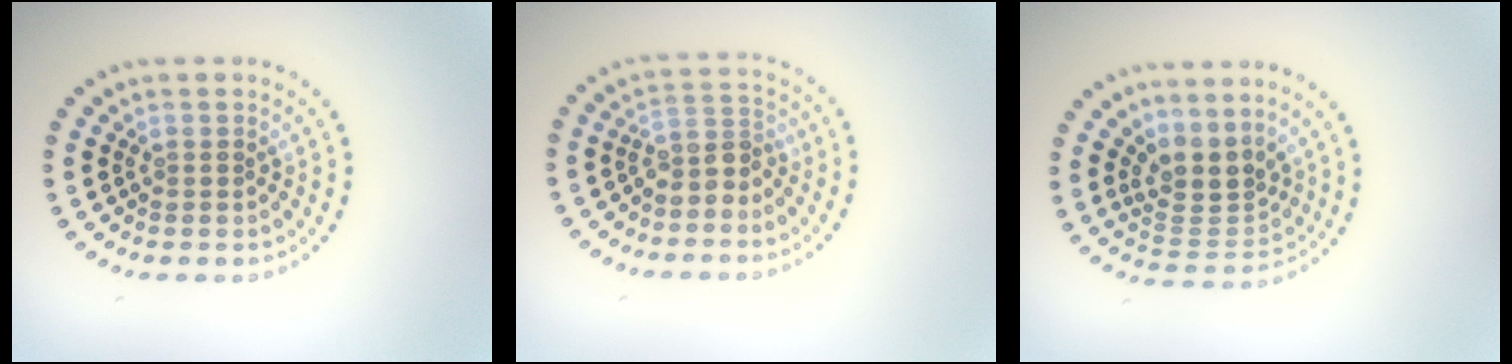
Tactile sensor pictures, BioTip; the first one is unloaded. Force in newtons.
{"total": 2.5, "press": 1.9, "slide": 1.6}
{"total": 3.6, "press": 2.9, "slide": 2.1}